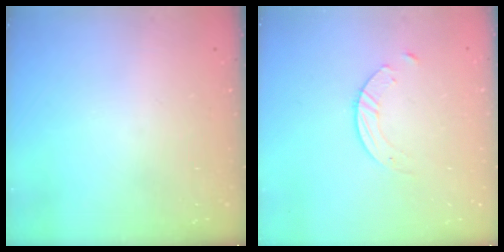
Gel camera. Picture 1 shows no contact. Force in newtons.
{"total": 1.4, "press": 1.4, "slide": 0.2}